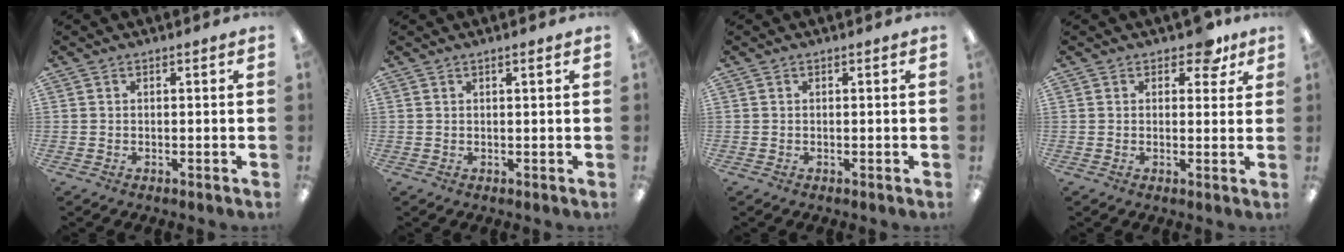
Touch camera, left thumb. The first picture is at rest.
{"total": 1.0, "force": [0.6, 0.1, 0.8], "torque": [-0.017, 0.000, 0.010]}
{"total": 0.0}
{"total": 5.7, "force": [3.7, 3.1, 3.1], "torque": [-0.029, -0.012, 0.061]}